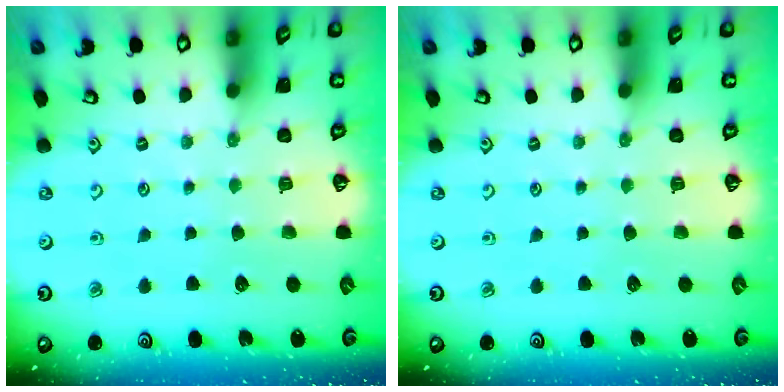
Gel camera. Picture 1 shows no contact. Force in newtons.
{"total": 0.0}